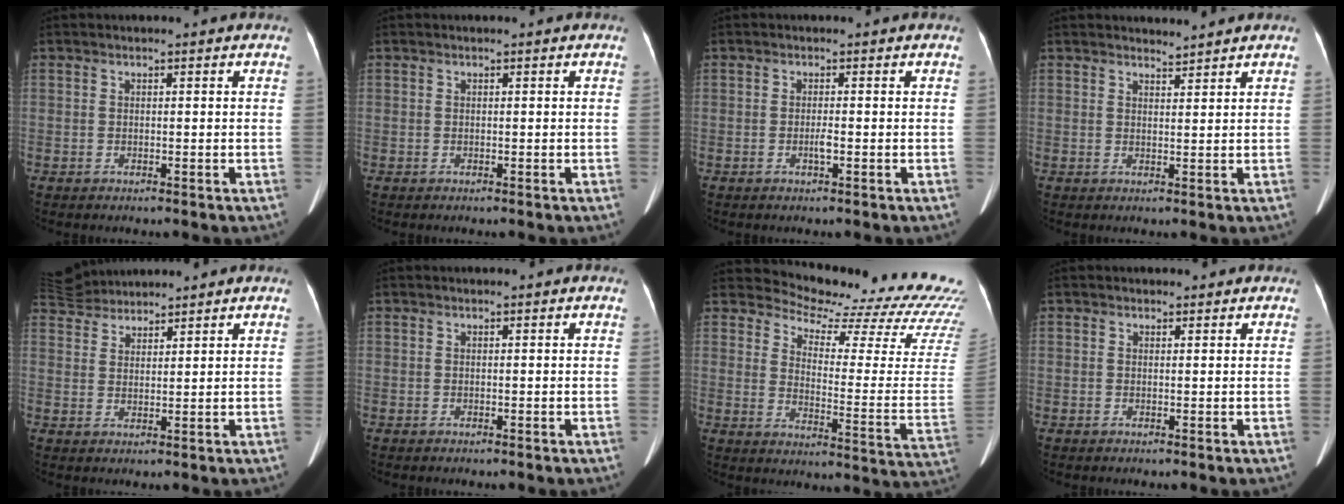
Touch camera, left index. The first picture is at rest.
{"total": 0.0}
{"total": 1.0, "force": [-0.6, -0.1, 0.8], "torque": [-0.015, -0.006, -0.007]}
{"total": 1.6, "force": [1.6, -0.3, -0.3], "torque": [-0.002, -0.010, 0.029]}
{"total": 6.5, "force": [6.4, 0.8, 0.9], "torque": [-0.023, 0.025, 0.120]}
{"total": 0.0}
{"total": 21.4, "force": [21.0, 1.9, 4.1], "torque": [-0.058, -0.152, 0.234]}
{"total": 1.3, "force": [0.6, 1.1, -0.3], "torque": [0.017, 0.001, 0.003]}